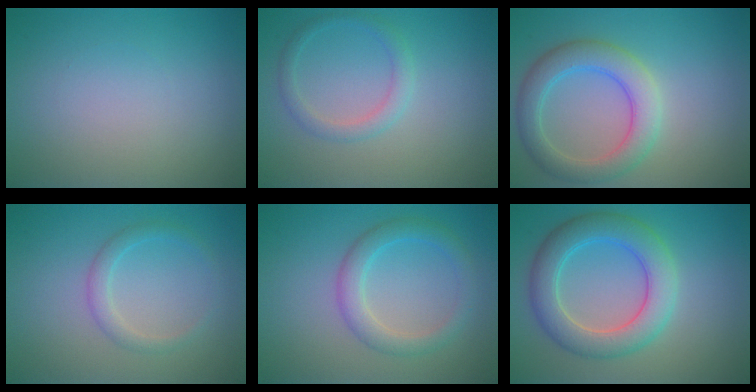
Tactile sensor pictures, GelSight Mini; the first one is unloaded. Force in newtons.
{"total": 1.9, "press": 1.9, "slide": 0.1}
{"total": 4.7, "press": 4.7, "slide": 0.2}
{"total": 1.8, "press": 1.7, "slide": 0.1}
{"total": 3.0, "press": 3.0, "slide": 0.1}
{"total": 5.8, "press": 5.8, "slide": 0.2}